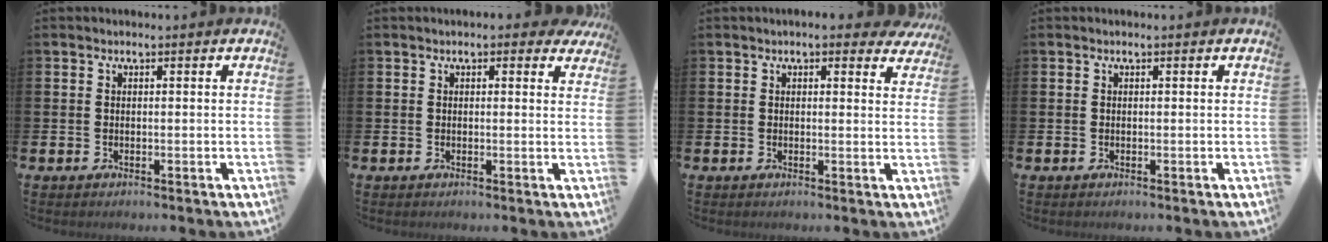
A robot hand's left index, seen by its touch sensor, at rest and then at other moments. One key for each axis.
{"total": 1.2, "fx": 0.9, "fy": 0.5, "fz": 0.5, "tx": -0.002, "ty": 0.005, "tz": 0.014}
{"total": 2.2, "fx": 2.1, "fy": 0.6, "fz": 0.5, "tx": -0.005, "ty": -0.005, "tz": 0.035}
{"total": 0.0}